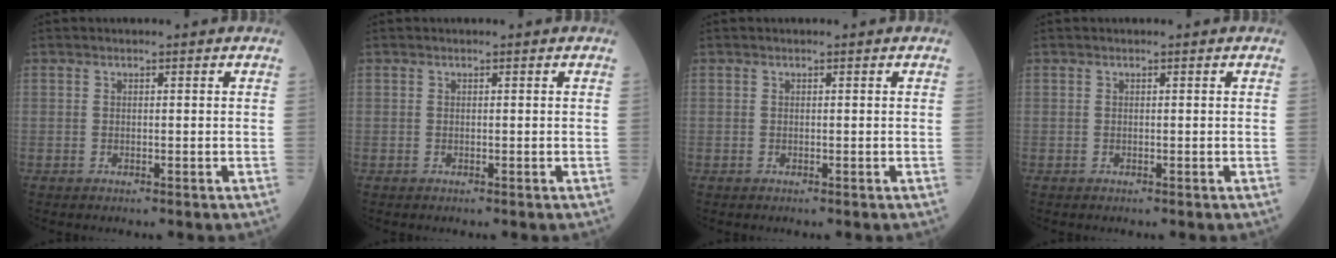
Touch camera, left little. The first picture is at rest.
{"total": 0.0}
{"total": 0.0}
{"total": 0.0}